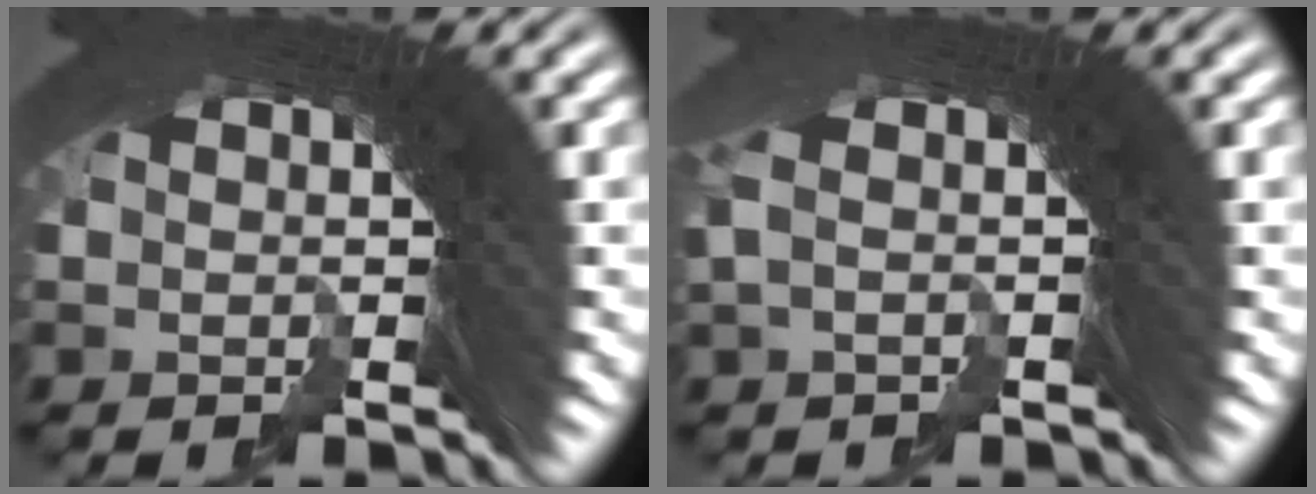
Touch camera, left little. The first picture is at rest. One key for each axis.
{"total": 1.4, "fx": 0.1, "fy": -0.4, "fz": 1.4, "tx": -0.015, "ty": 0.013, "tz": -0.004}